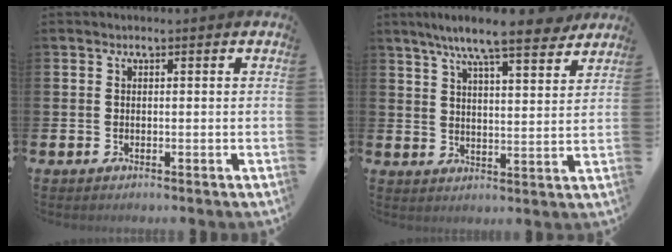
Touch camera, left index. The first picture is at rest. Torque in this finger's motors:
{"motor_torque": [0.96, -1.18, 1.06, 0.21]}